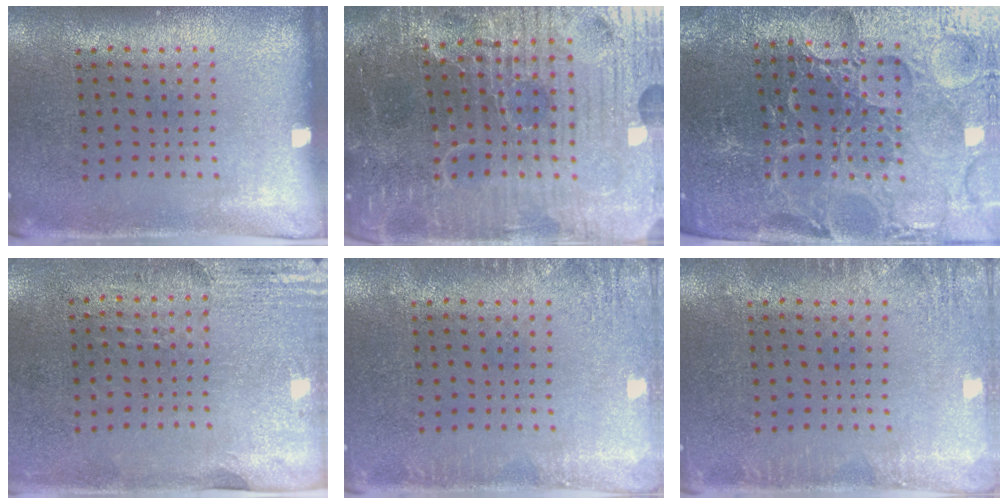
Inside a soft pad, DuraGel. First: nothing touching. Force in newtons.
{"total": 7.4, "press": 6.6, "slide": 3.4}
{"total": 4.3, "press": 4.2, "slide": 0.9}
{"total": 2.9, "press": 2.5, "slide": 1.5}
{"total": 2.0, "press": 1.9, "slide": 0.2}
{"total": 2.1, "press": 2.1, "slide": 0.4}